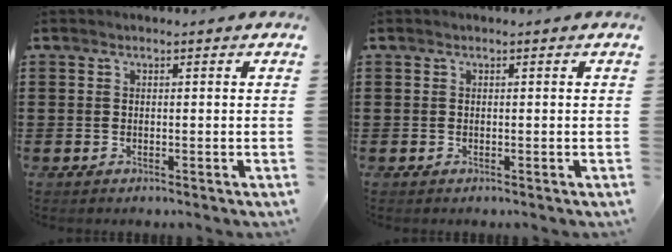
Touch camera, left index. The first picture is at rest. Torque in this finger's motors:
{"motor_torque": [0.00, 0.00, 0.00, 0.00]}